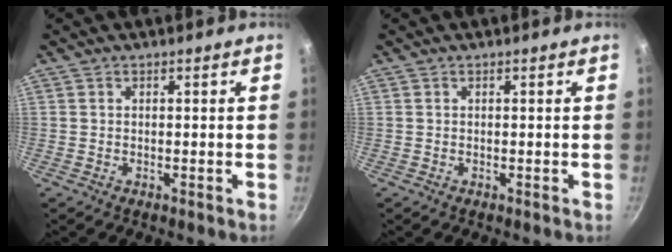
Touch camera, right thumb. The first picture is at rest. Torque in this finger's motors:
{"motor_torque": [-0.03, -0.12, 0.13, -0.05, 0.01]}